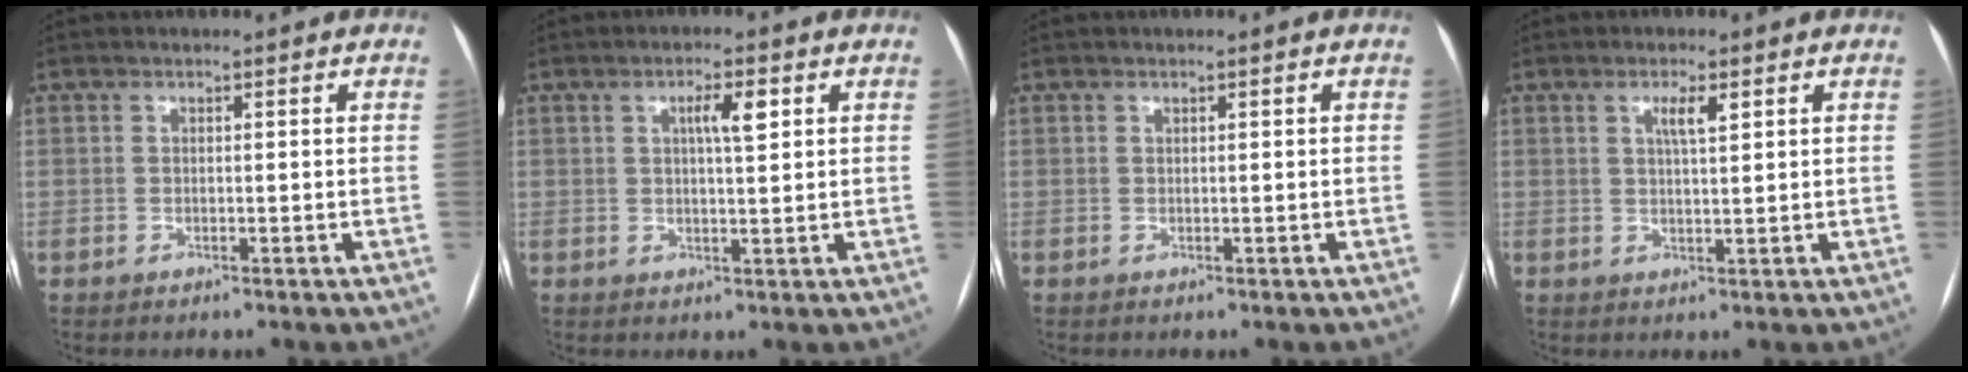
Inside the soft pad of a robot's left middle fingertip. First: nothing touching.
{"total": 3.8, "force": [1.4, 0.6, 3.5], "torque": [-0.058, 0.004, 0.022]}
{"total": 0.0}
{"total": 2.8, "force": [1.3, 0.3, 2.5], "torque": [-0.044, 0.001, 0.021]}